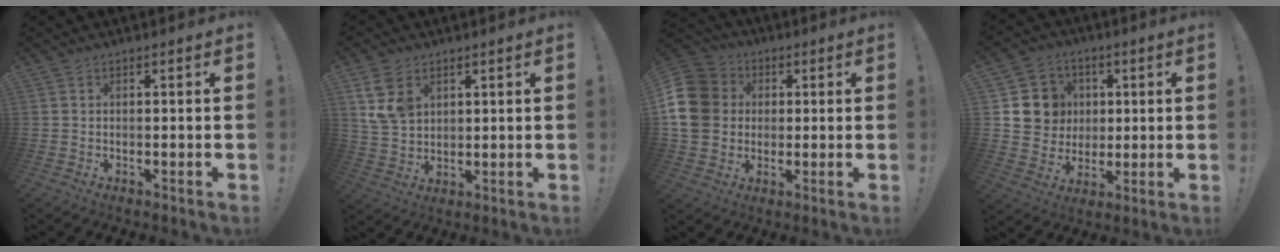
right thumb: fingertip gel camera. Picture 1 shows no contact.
{"total": 9.4, "force": [4.6, 6.5, 4.9], "torque": [-0.089, -0.012, 0.093]}
{"total": 15.9, "force": [1.7, 13.6, 8.0], "torque": [-0.152, 0.001, 0.036]}
{"total": 10.5, "force": [2.0, 10.0, 2.2], "torque": [-0.026, -0.006, 0.050]}